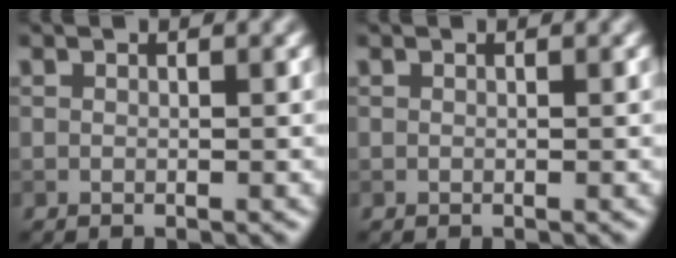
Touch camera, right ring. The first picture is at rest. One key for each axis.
{"total": 0.0}